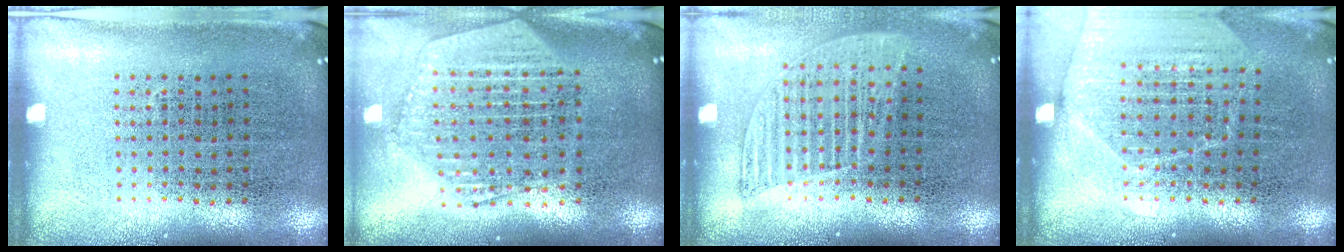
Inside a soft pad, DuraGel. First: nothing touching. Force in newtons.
{"total": 2.3, "press": 2.0, "slide": 1.1}
{"total": 1.2, "press": 1.1, "slide": 0.5}
{"total": 1.6, "press": 1.5, "slide": 0.3}